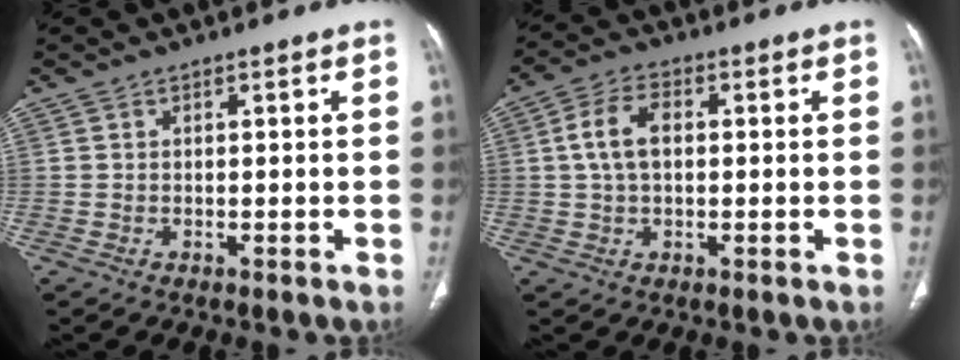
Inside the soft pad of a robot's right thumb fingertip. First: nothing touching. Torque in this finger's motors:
{"motor_torque": [0.29, 0.16, 0.82, 0.08, 0.25]}